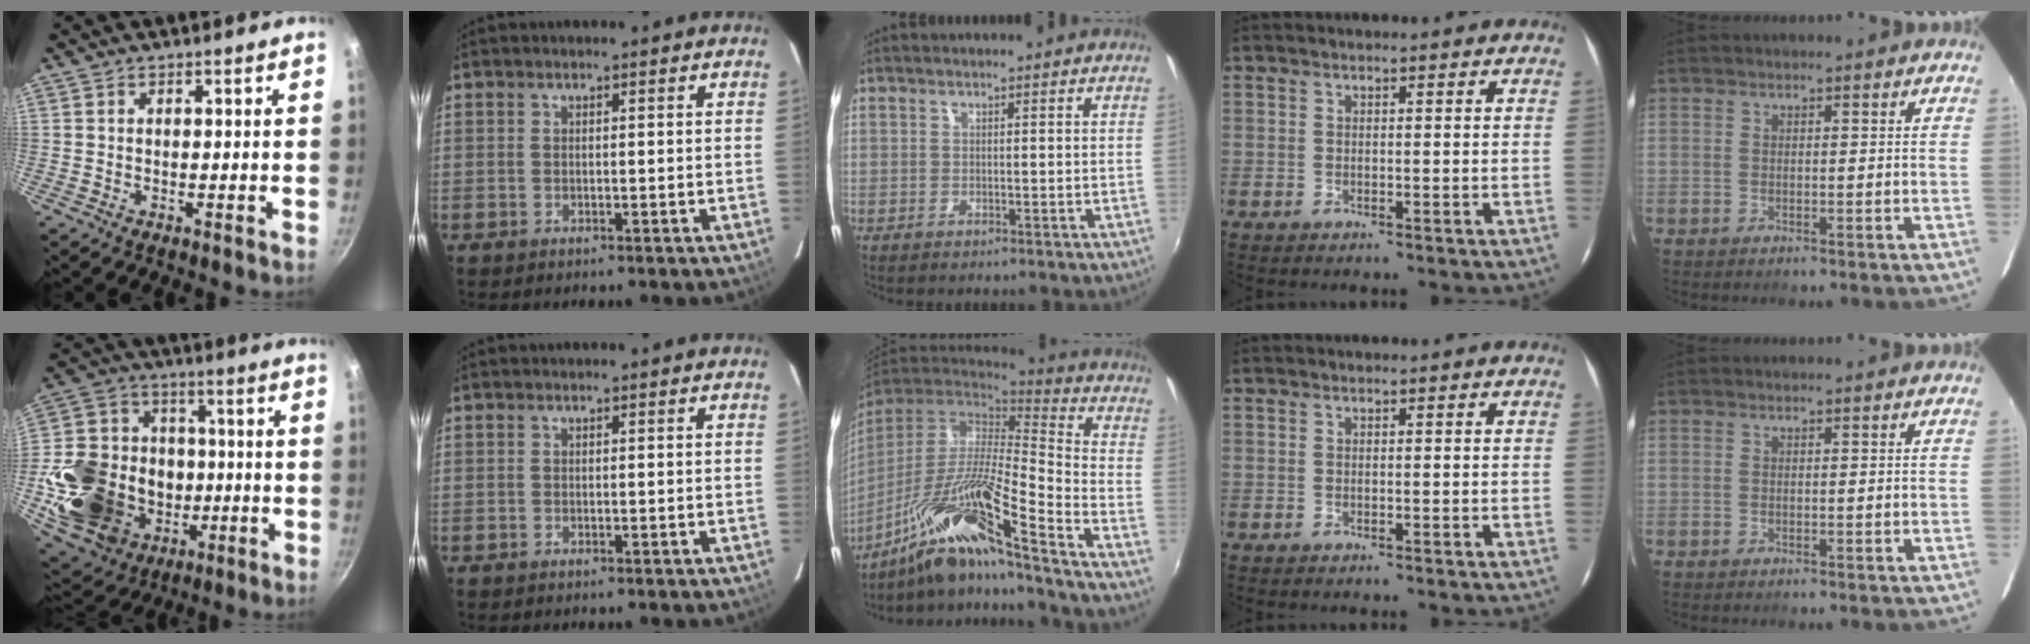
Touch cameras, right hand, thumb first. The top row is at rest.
{"thumb": {"total": 25.3, "force": [-4.0, 20.4, 14.4], "torque": [-0.251, 0.038, -0.047]}, "middle": {"total": 17.9, "force": [-12.7, 0.2, 12.7], "torque": [-0.217, -0.030, -0.245]}}